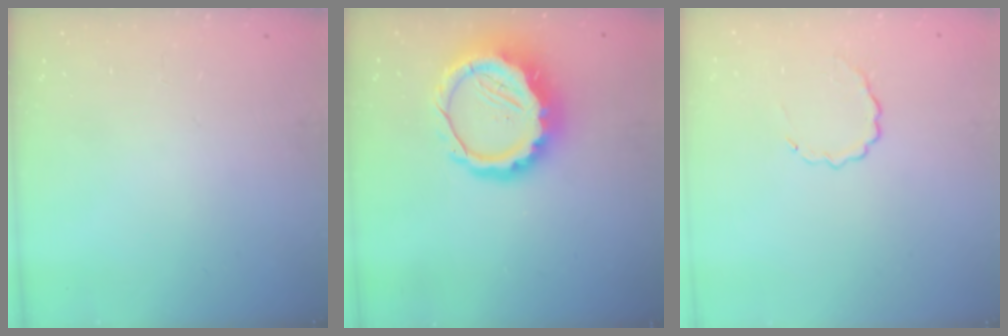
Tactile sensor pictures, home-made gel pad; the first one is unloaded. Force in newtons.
{"total": 13.2, "press": 12.8, "slide": 3.3}
{"total": 4.5, "press": 4.4, "slide": 1.1}